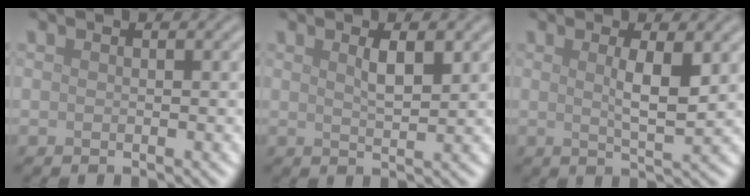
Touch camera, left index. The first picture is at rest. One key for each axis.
{"total": 2.2, "fx": 1.0, "fy": 0.5, "fz": 1.9, "tx": -0.033, "ty": -0.001, "tz": 0.018}
{"total": 3.2, "fx": 0.8, "fy": 0.6, "fz": 3.0, "tx": -0.053, "ty": -0.005, "tz": 0.015}